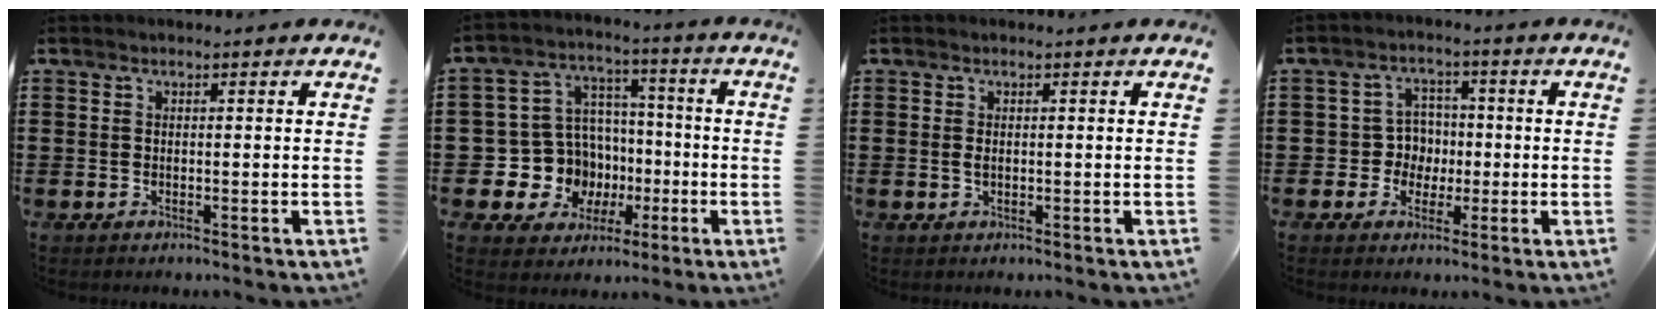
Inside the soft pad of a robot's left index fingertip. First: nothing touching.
{"total": 10.2, "force": [-2.0, 9.7, 2.3], "torque": [-0.093, 0.003, -0.028]}
{"total": 1.0, "force": [0.1, 0.4, 0.9], "torque": [-0.019, 0.001, 0.001]}
{"total": 4.9, "force": [-0.4, 4.7, 1.4], "torque": [-0.045, 0.013, -0.010]}